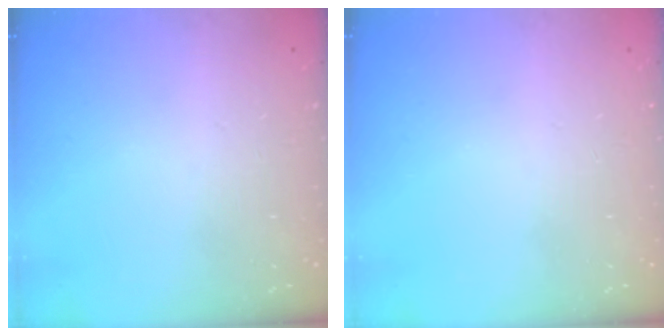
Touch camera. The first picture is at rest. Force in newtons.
{"total": 0.0}